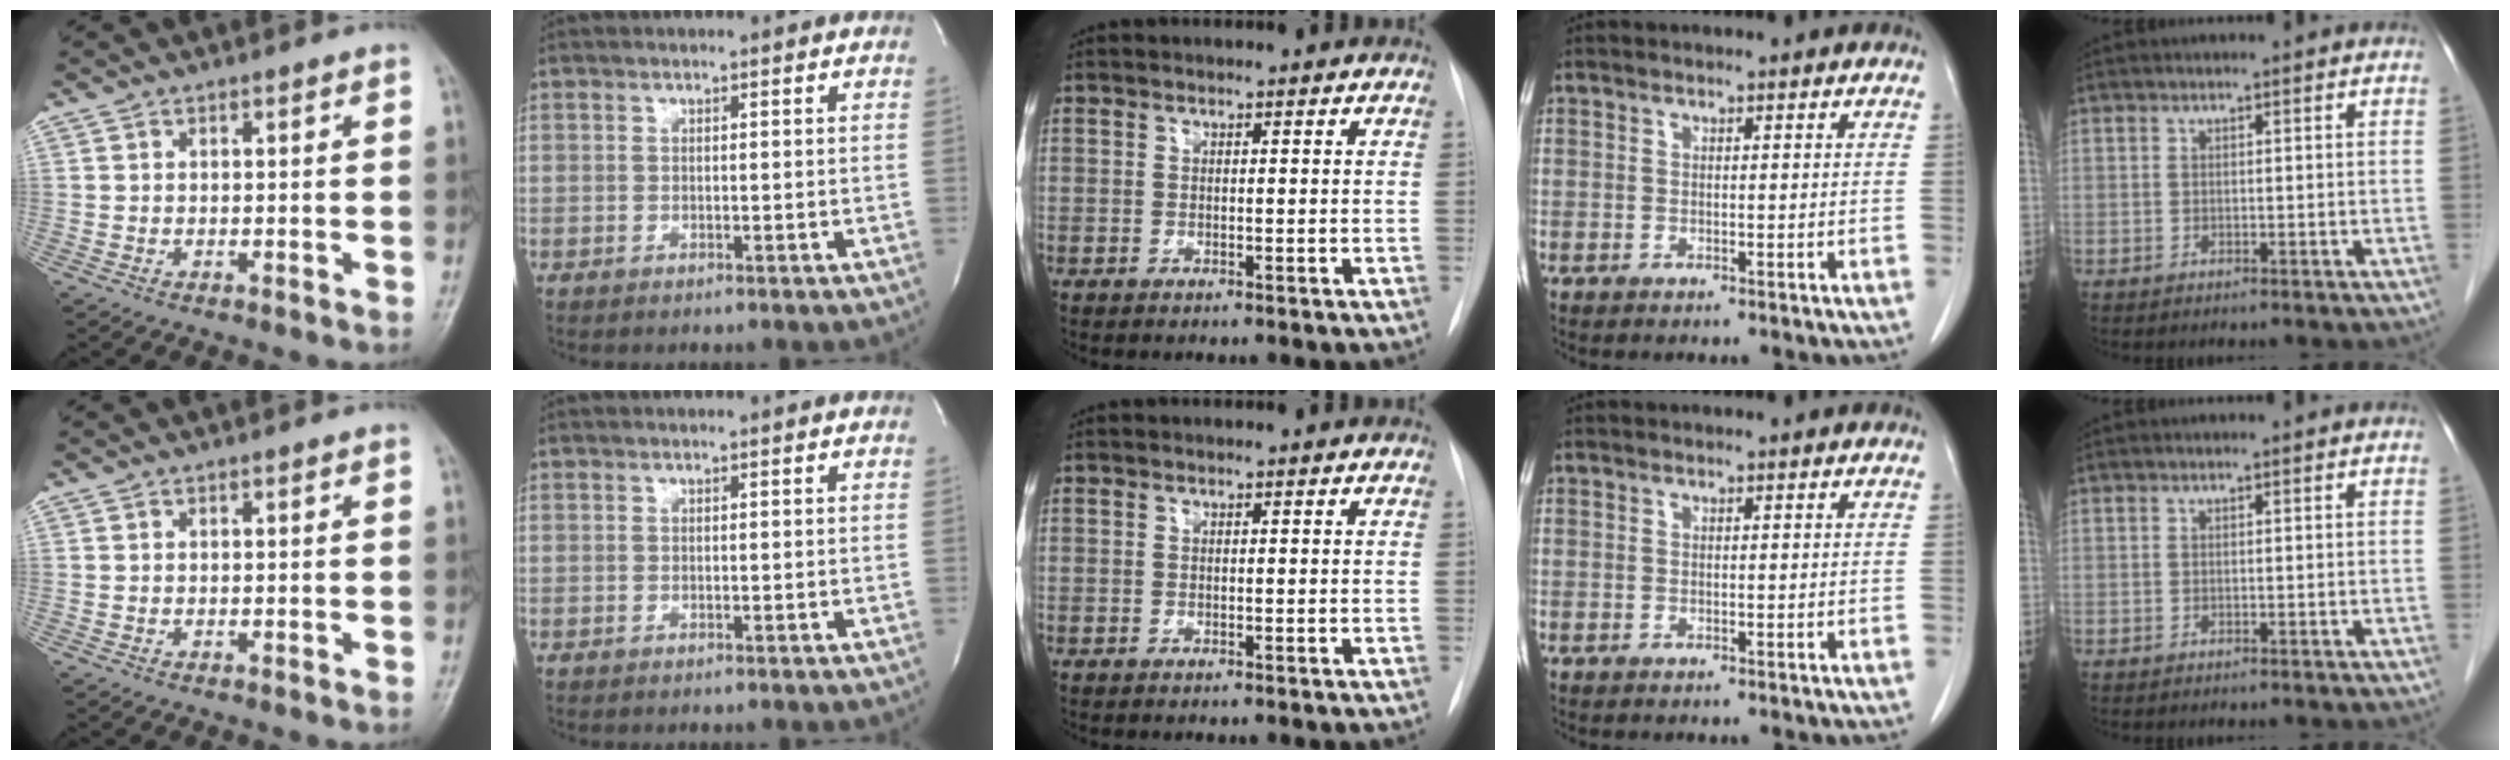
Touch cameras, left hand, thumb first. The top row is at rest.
{}